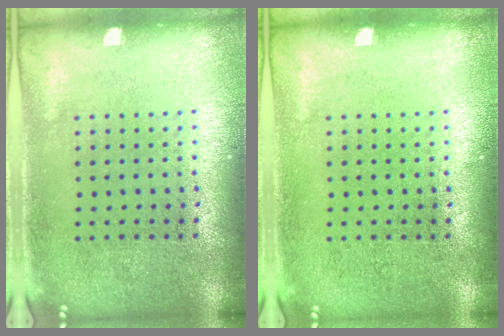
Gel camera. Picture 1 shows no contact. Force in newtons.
{"total": 0.0}